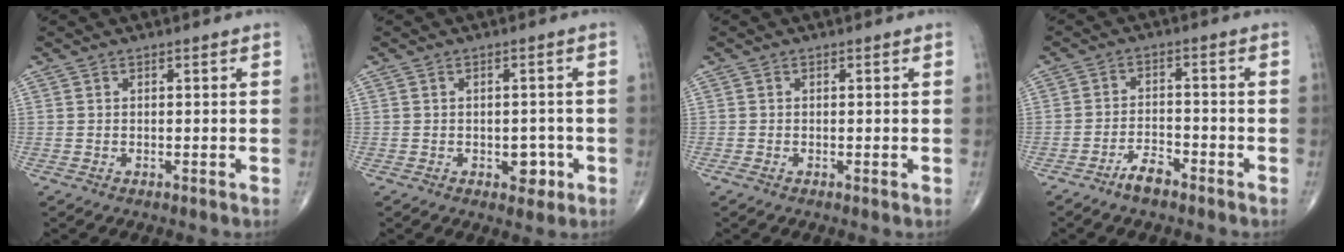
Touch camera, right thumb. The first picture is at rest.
{"total": 3.6, "force": [-1.3, 2.4, 2.4], "torque": [-0.008, 0.006, -0.014]}
{"total": 0.8, "force": [-0.4, 0.2, 0.6], "torque": [-0.018, -0.004, -0.010]}
{"total": 4.3, "force": [-3.4, 1.4, 2.3], "torque": [-0.043, 0.021, -0.064]}